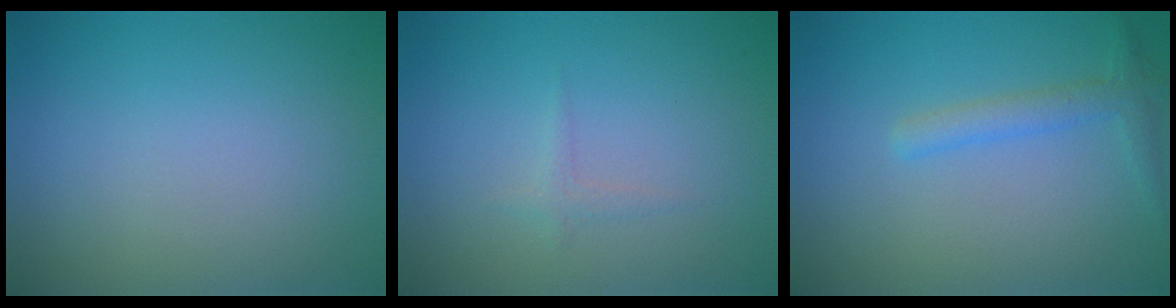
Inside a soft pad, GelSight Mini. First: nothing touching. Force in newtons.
{"total": 0.7, "press": 0.7, "slide": 0.0}
{"total": 2.2, "press": 2.2, "slide": 0.1}